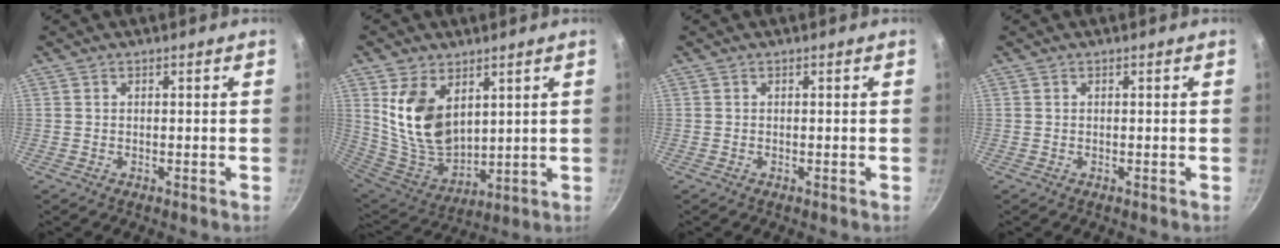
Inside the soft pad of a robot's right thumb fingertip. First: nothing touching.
{"total": 14.8, "force": [5.3, 9.3, 10.2], "torque": [-0.170, -0.050, 0.121]}
{"total": 0.0}
{"total": 0.0}